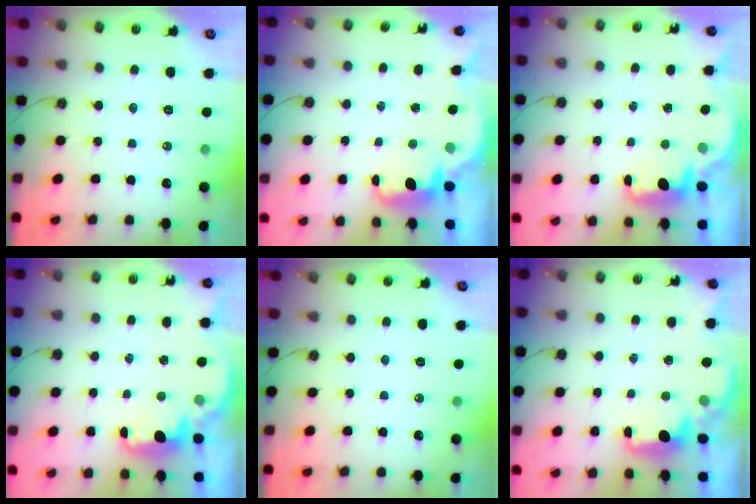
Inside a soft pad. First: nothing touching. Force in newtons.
{"total": 2.5, "press": 2.4, "slide": 0.6}
{"total": 2.2, "press": 2.1, "slide": 0.6}
{"total": 2.4, "press": 2.3, "slide": 0.8}
{"total": 0.0}
{"total": 2.1, "press": 1.9, "slide": 0.8}